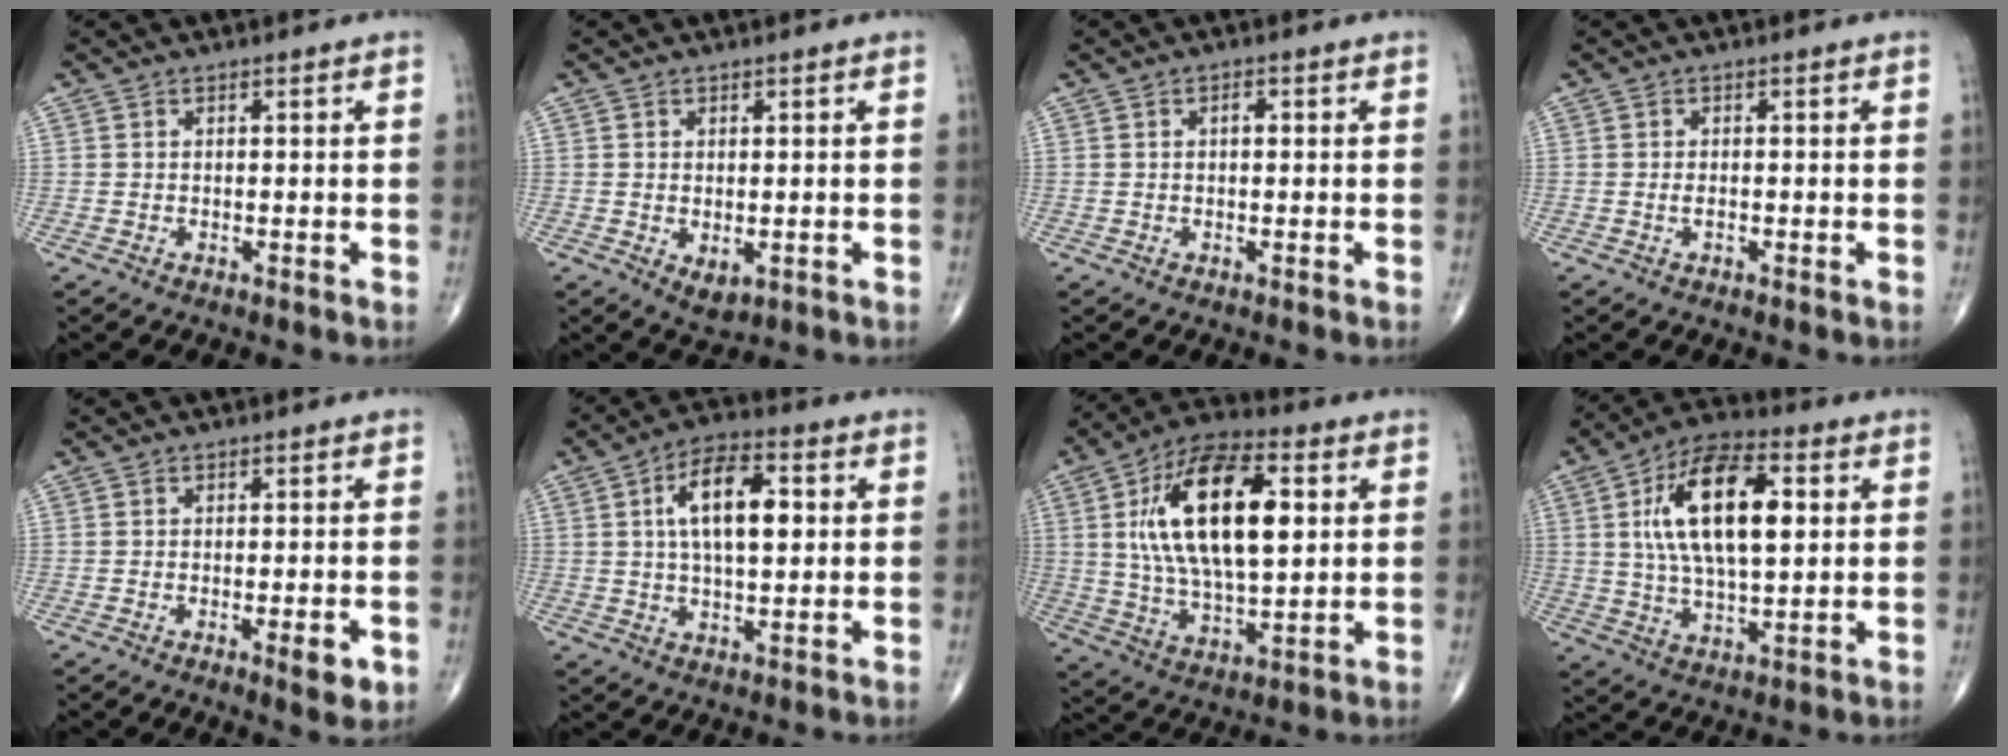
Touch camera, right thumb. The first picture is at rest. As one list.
[{"total": 3.0, "force": [-0.5, 1.9, 2.3], "torque": [-0.030, -0.005, 0.003]}, {"total": 1.1, "force": [0.1, 0.6, 0.9], "torque": [-0.010, 0.003, -0.001]}, {"total": 1.1, "force": [-0.3, 0.5, 0.9], "torque": [-0.017, 0.000, -0.006]}, {"total": 4.2, "force": [-1.5, 1.2, 3.7], "torque": [-0.044, -0.005, -0.016]}, {"total": 12.1, "force": [2.3, 5.7, 10.4], "torque": [-0.162, 0.011, 0.034]}, {"total": 22.4, "force": [4.6, 10.4, 19.2], "torque": [-0.329, 0.000, 0.076]}, {"total": 18.3, "force": [3.8, 8.5, 15.7], "torque": [-0.265, 0.007, 0.065]}]